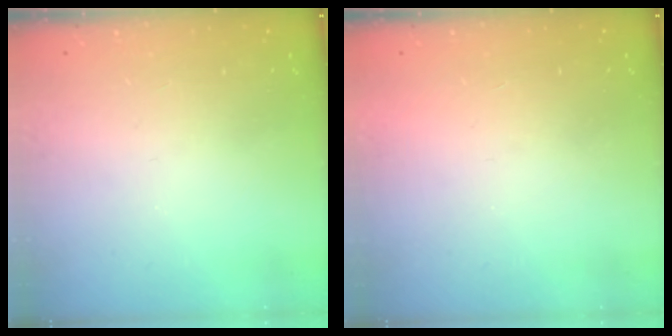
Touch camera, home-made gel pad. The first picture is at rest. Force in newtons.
{"total": 1.5, "press": 1.5, "slide": 0.1}